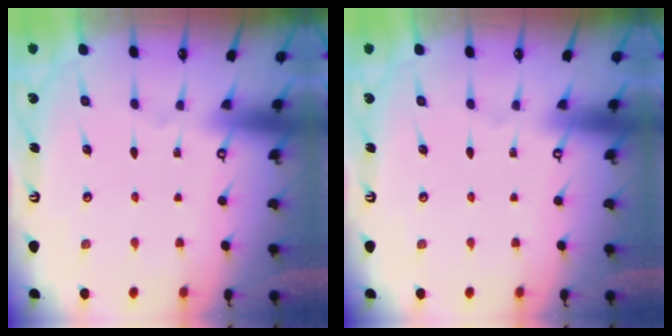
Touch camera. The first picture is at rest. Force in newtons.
{"total": 0.0}